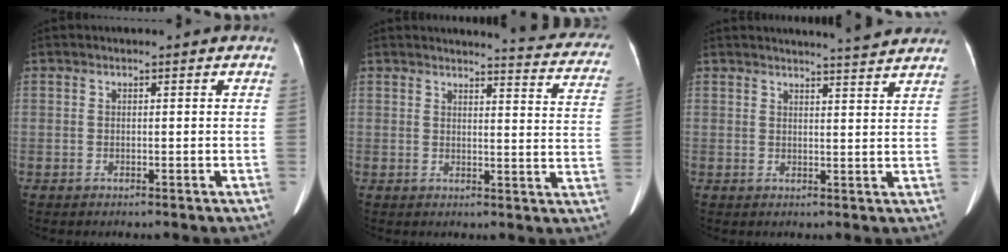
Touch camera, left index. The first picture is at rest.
{"total": 14.4, "force": [13.8, 1.2, 3.6], "torque": [-0.020, -0.086, 0.121]}
{"total": 6.6, "force": [6.3, -0.7, 1.9], "torque": [-0.036, -0.004, 0.069]}